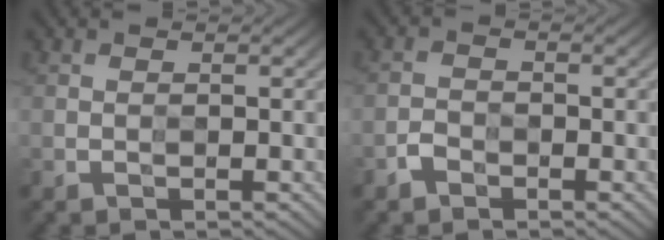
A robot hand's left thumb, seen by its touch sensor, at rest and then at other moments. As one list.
[{"total": 2.3, "force": [-2.0, 1.1, 0.2], "torque": [0.000, -0.002, -0.042]}]